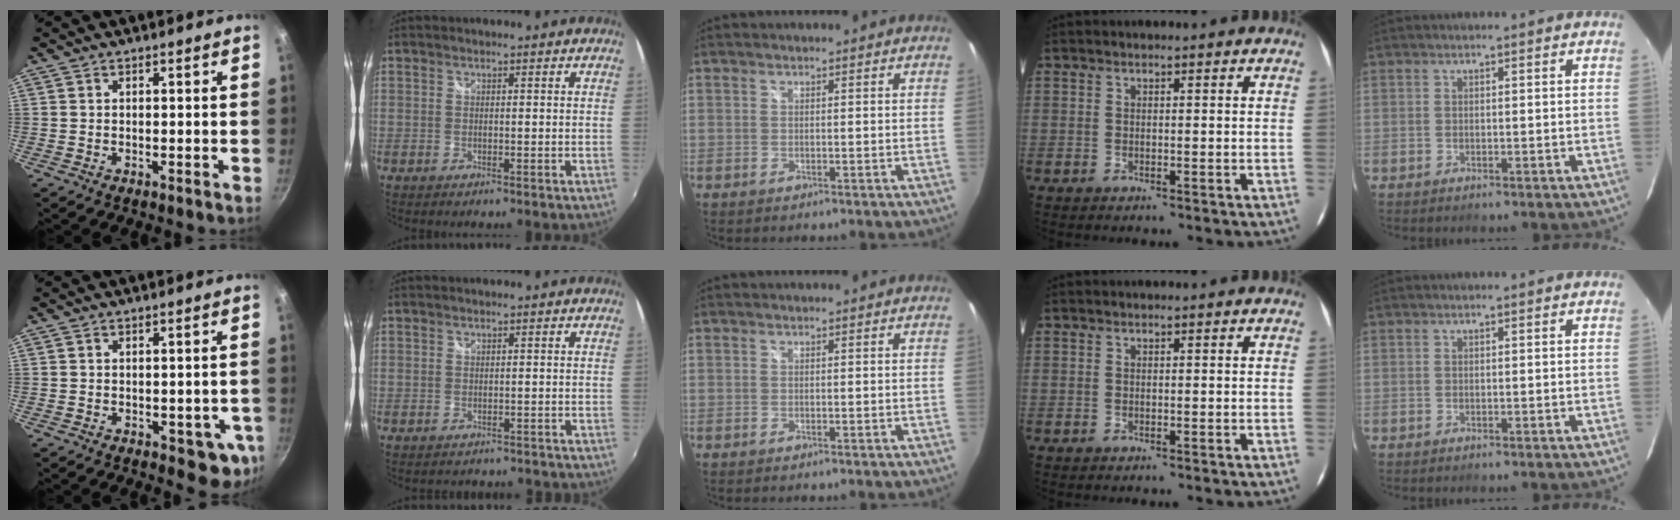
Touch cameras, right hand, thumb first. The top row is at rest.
{"thumb": {"total": 6.7, "force": [-1.8, 3.6, 5.3], "torque": [-0.034, 0.001, -0.019]}, "index": {"total": 3.5, "force": [-3.0, 1.7, 0.7], "torque": [-0.001, -0.003, -0.034]}}